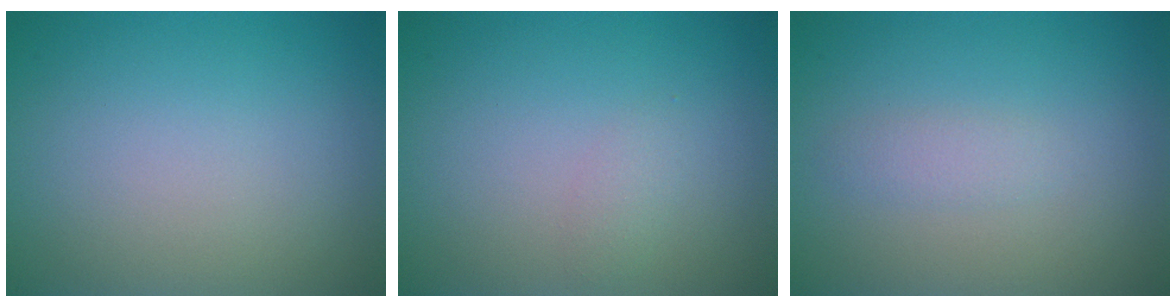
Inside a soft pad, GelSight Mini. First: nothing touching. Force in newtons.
{"total": 0.8, "press": 0.8, "slide": 0.0}
{"total": 1.1, "press": 1.1, "slide": 0.0}